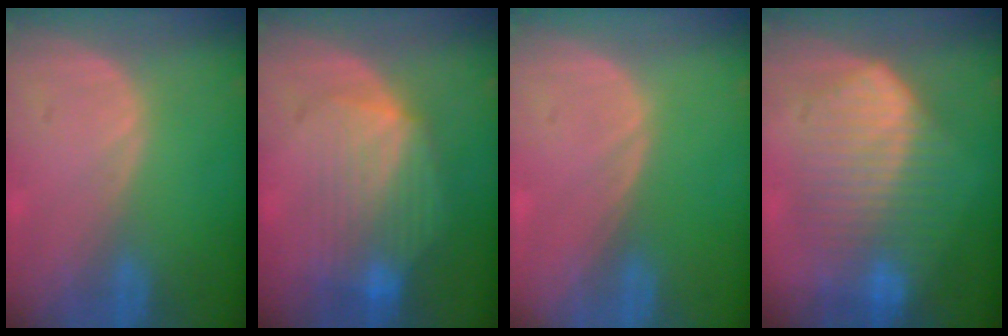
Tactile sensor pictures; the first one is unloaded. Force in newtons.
{"total": 8.7, "press": 8.1, "slide": 3.4}
{"total": 0.0}
{"total": 10.5, "press": 10.5, "slide": 0.6}